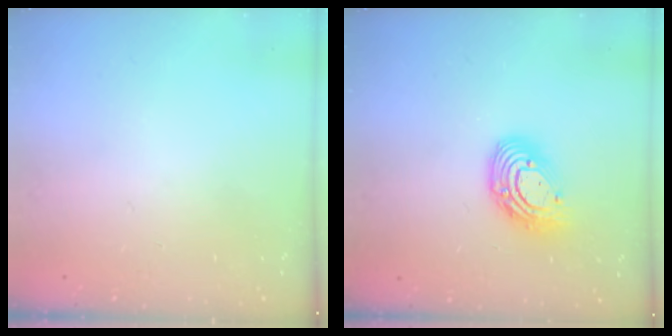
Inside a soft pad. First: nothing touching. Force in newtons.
{"total": 12.0, "press": 11.9, "slide": 1.0}